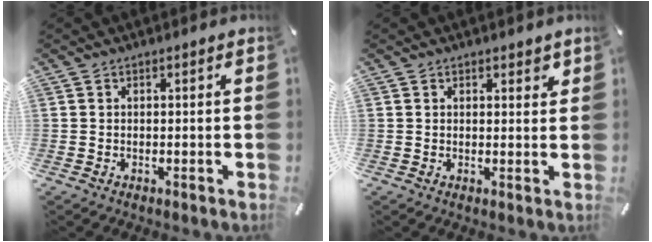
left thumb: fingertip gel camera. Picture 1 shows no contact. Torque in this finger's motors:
{"motor_torque": [0.16, -0.33, -0.03, 0.33, 0.00]}